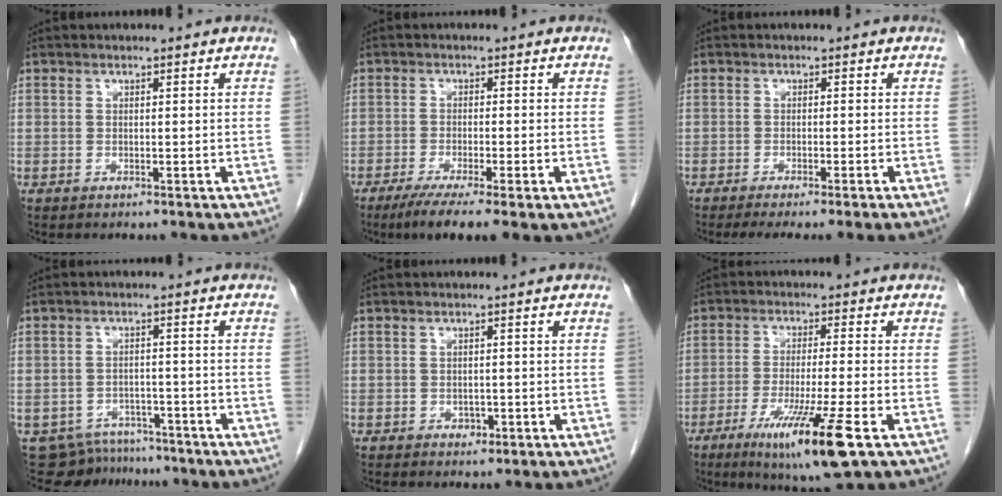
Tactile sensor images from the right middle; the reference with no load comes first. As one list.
[{"total": 8.3, "force": [-5.3, 0.7, 6.4], "torque": [-0.101, -0.023, -0.082]}, {"total": 6.2, "force": [-4.7, -0.9, 3.9], "torque": [-0.042, -0.012, -0.070]}, {"total": 7.7, "force": [-6.9, 3.5, 0.2], "torque": [0.001, 0.009, -0.091]}, {"total": 1.3, "force": [-0.5, 0.9, 0.7], "torque": [-0.012, 0.001, -0.003]}, {"total": 11.8, "force": [-5.8, -0.3, 10.3], "torque": [-0.187, -0.038, -0.093]}]